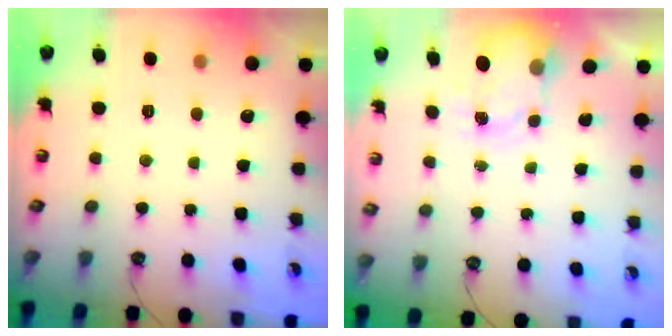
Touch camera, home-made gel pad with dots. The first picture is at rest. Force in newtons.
{"total": 4.4, "press": 4.4, "slide": 0.2}